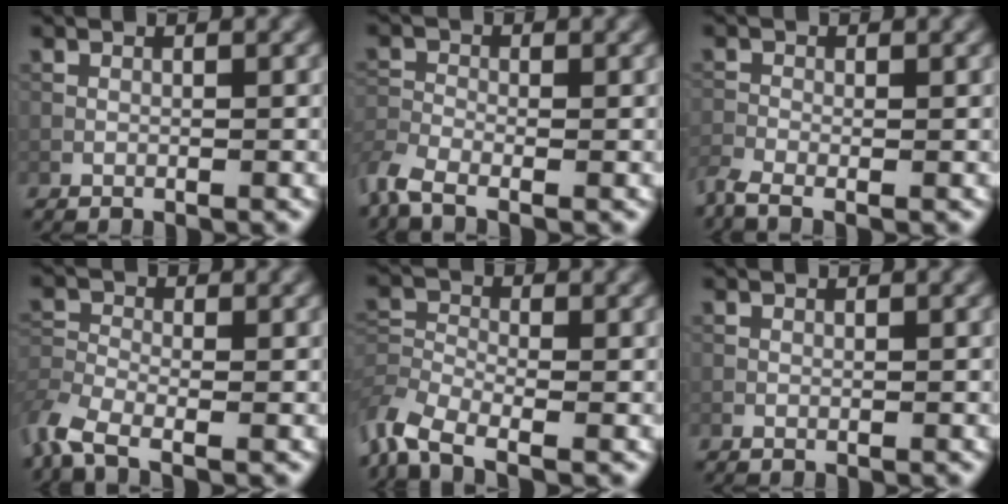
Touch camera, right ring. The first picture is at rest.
{"total": 3.4, "force": [-2.6, 1.1, 1.9], "torque": [-0.048, -0.013, -0.069]}
{"total": 2.2, "force": [-1.8, 0.5, 1.2], "torque": [-0.033, -0.013, -0.048]}
{"total": 4.3, "force": [-3.0, 1.7, 2.5], "torque": [-0.063, -0.012, -0.077]}
{"total": 4.9, "force": [-3.4, 2.2, 2.8], "torque": [-0.063, -0.008, -0.081]}
{"total": 0.0}